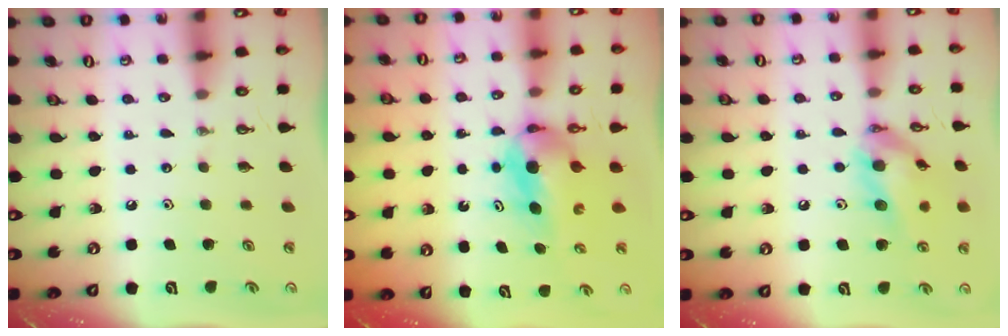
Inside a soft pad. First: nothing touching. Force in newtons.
{"total": 7.1, "press": 5.0, "slide": 5.1}
{"total": 14.0, "press": 13.8, "slide": 1.9}